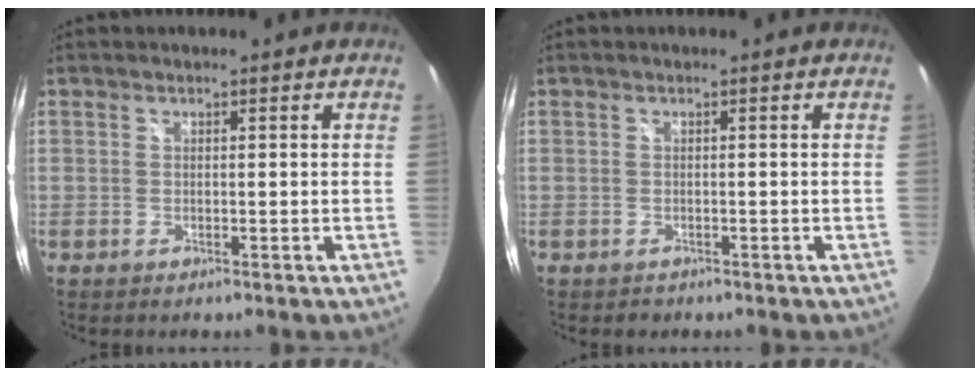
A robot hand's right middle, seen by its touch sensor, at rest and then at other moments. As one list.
[{"total": 1.0, "force": [-0.7, 0.7, 0.1], "torque": [-0.003, -0.002, -0.008]}]